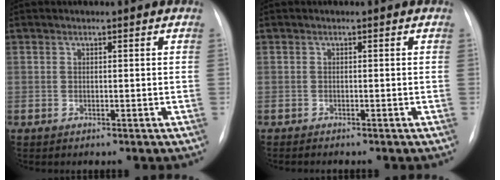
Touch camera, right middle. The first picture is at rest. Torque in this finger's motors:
{"motor_torque": [0.18, -0.26, 0.05, 0.01]}